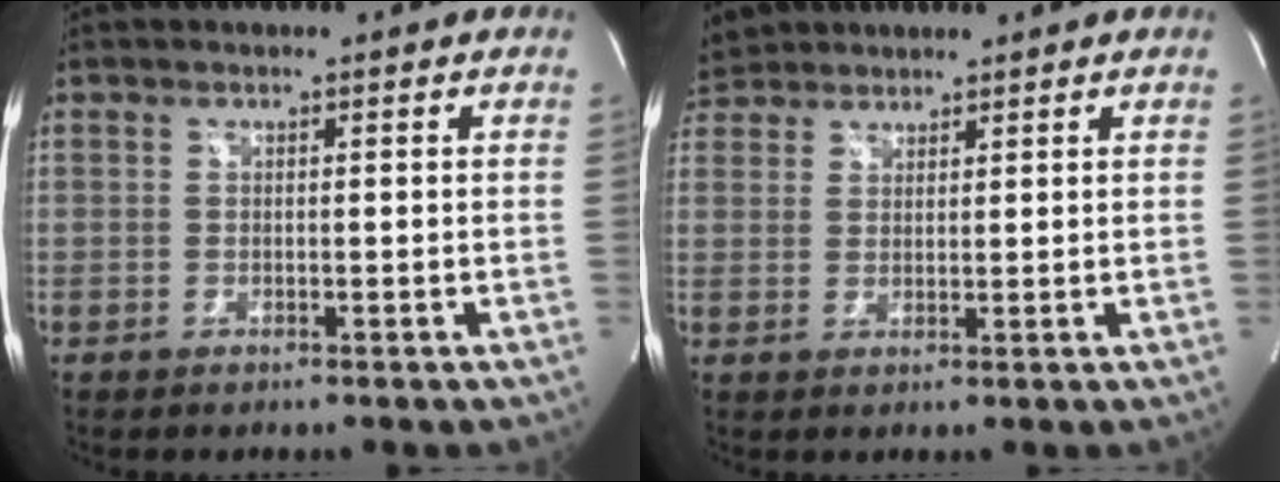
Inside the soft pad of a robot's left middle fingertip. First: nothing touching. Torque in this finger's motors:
{"motor_torque": [1.04, -1.10, 1.05, 0.21]}